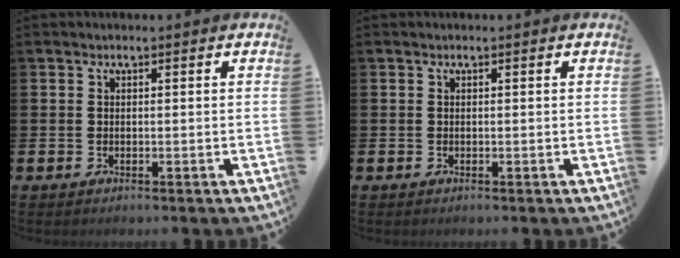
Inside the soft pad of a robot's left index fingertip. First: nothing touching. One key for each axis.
{"total": 0.0}